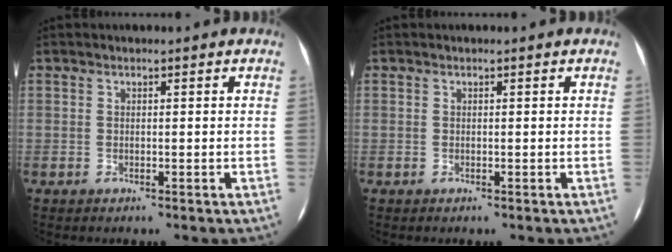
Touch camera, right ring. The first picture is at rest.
{"total": 0.0}